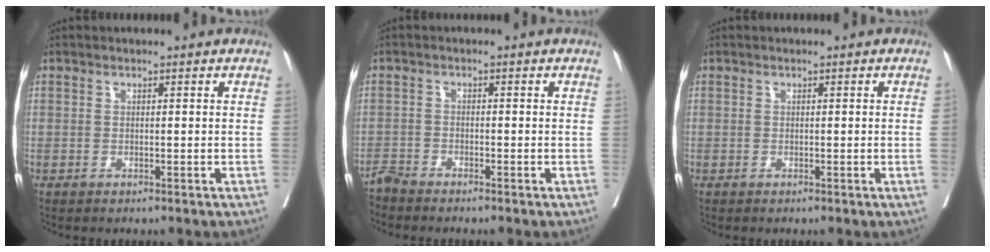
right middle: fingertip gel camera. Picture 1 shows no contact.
{"total": 1.9, "force": [-1.9, -0.2, -0.1], "torque": [0.003, -0.008, -0.041]}
{"total": 0.7, "force": [-0.1, -0.3, 0.6], "torque": [-0.007, 0.000, -0.003]}